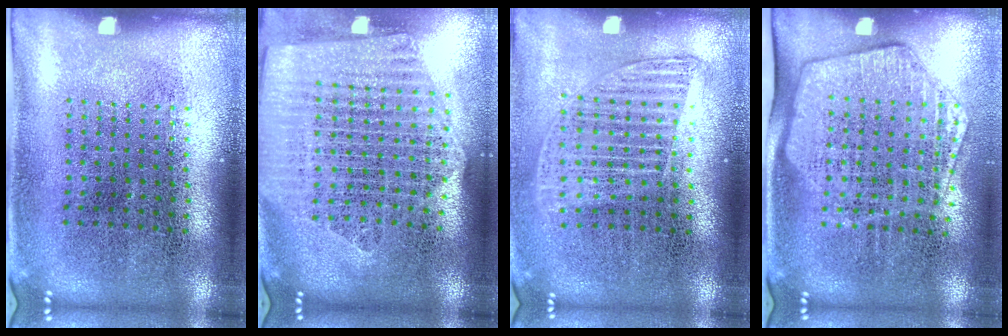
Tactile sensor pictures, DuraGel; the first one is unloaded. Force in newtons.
{"total": 2.5, "press": 2.2, "slide": 1.1}
{"total": 1.3, "press": 1.1, "slide": 0.6}
{"total": 1.8, "press": 1.5, "slide": 0.9}